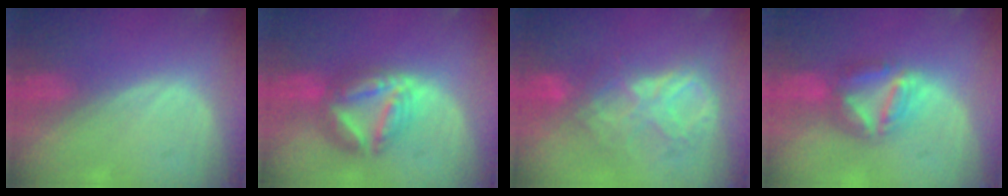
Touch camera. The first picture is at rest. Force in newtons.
{"total": 7.7, "press": 7.7, "slide": 0.7}
{"total": 8.7, "press": 7.6, "slide": 4.1}
{"total": 7.4, "press": 6.5, "slide": 3.6}